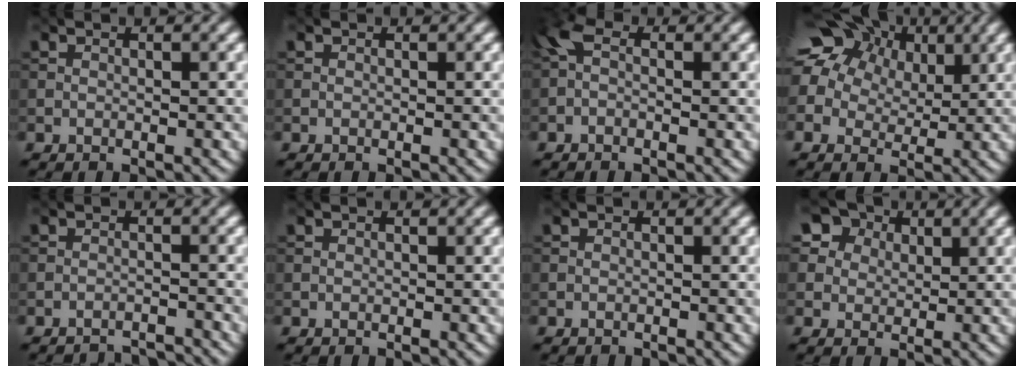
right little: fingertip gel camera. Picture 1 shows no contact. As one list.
[{"total": 0.0}, {"total": 2.3, "force": [-0.5, 1.2, 1.9], "torque": [-0.047, 0.007, -0.018]}, {"total": 14.1, "force": [6.7, 10.2, 7.0], "torque": [-0.162, 0.042, 0.120]}, {"total": 4.5, "force": [-4.4, 0.2, 0.5], "torque": [-0.005, 0.002, -0.060]}, {"total": 0.0}, {"total": 0.9, "force": [-0.9, -0.1, -0.2], "torque": [0.005, -0.005, -0.015]}, {"total": 7.1, "force": [3.9, 5.2, 2.8], "torque": [-0.067, 0.014, 0.056]}]